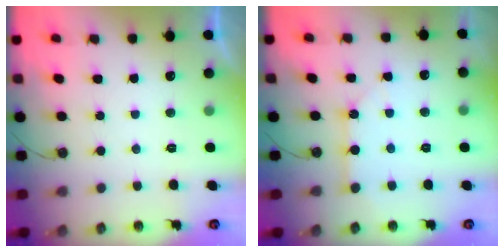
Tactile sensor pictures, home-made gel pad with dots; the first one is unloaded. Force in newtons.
{"total": 4.3, "press": 4.3, "slide": 0.4}